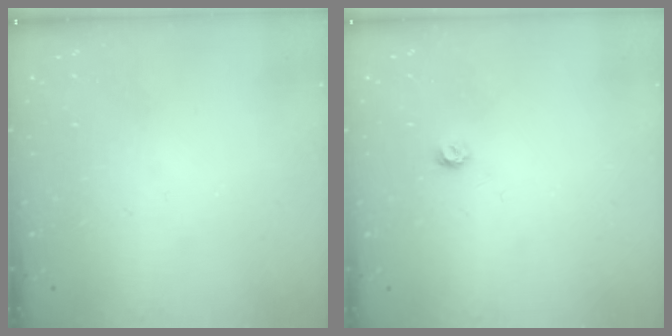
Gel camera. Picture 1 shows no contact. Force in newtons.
{"total": 3.5, "press": 3.5, "slide": 0.3}